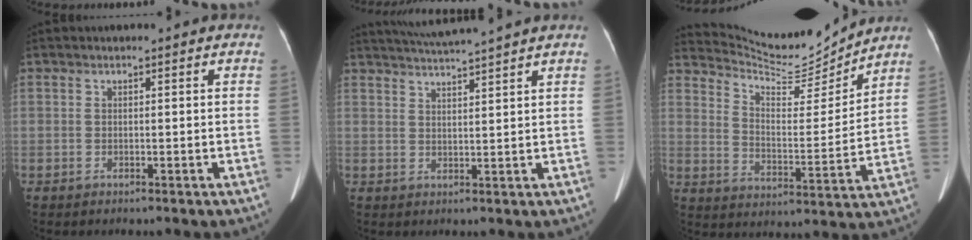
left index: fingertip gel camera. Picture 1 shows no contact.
{"total": 8.2, "force": [7.4, -1.7, 3.0], "torque": [-0.052, 0.014, 0.112]}
{"total": 13.2, "force": [13.0, 0.7, 1.9], "torque": [-0.044, -0.013, 0.208]}